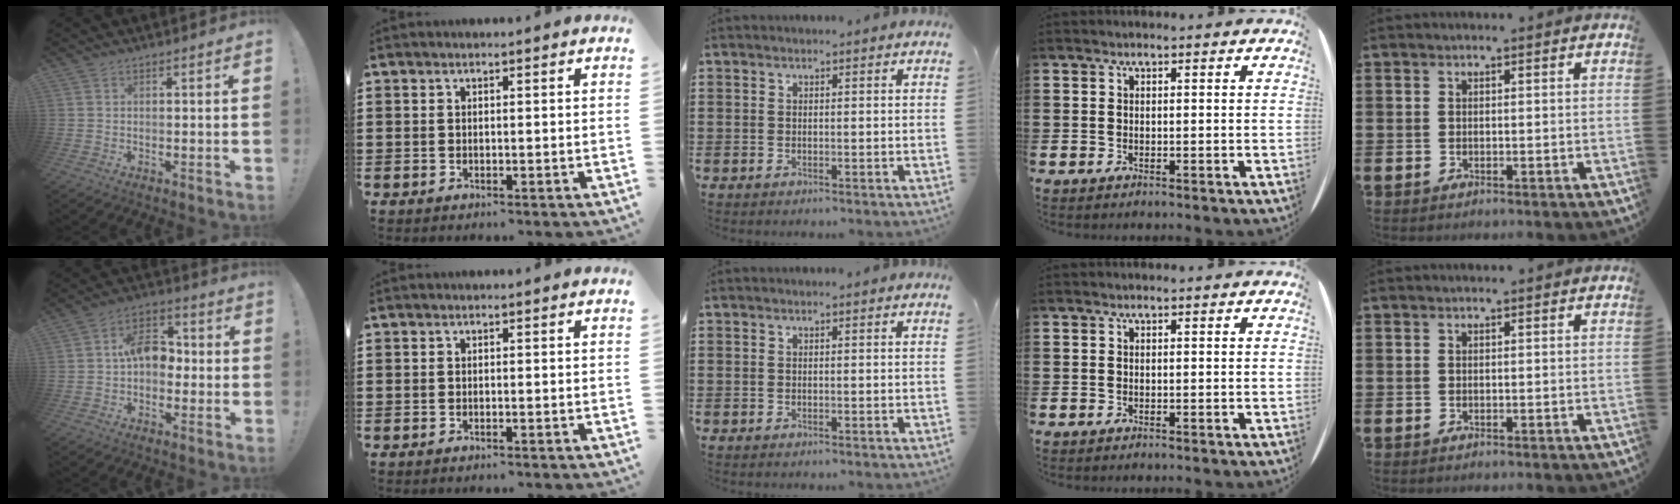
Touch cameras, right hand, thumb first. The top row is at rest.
{"thumb": {"total": 10.6, "force": [-0.3, 7.4, 7.5], "torque": [-0.117, 0.020, -0.003]}}